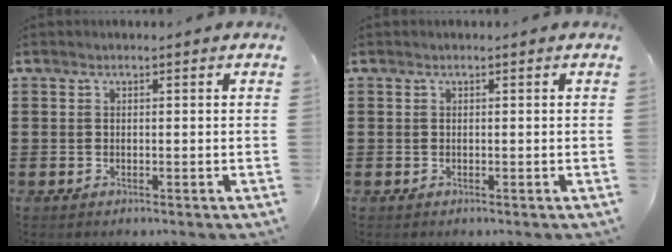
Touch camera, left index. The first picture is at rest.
{"total": 0.0}